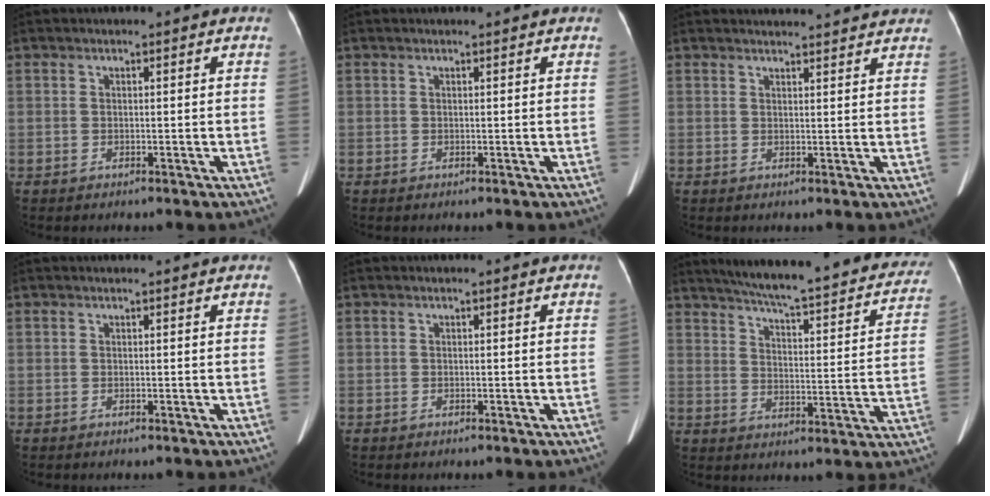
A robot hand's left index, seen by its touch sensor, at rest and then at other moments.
{"total": 0.7, "force": [0.7, 0.0, 0.2], "torque": [-0.006, 0.004, 0.009]}
{"total": 8.6, "force": [8.3, 0.9, 2.0], "torque": [-0.020, 0.016, 0.085]}
{"total": 1.3, "force": [1.2, -0.1, 0.3], "torque": [-0.012, 0.008, 0.014]}
{"total": 0.0}
{"total": 28.8, "force": [25.1, 4.3, 13.4], "torque": [-0.198, -0.046, 0.306]}